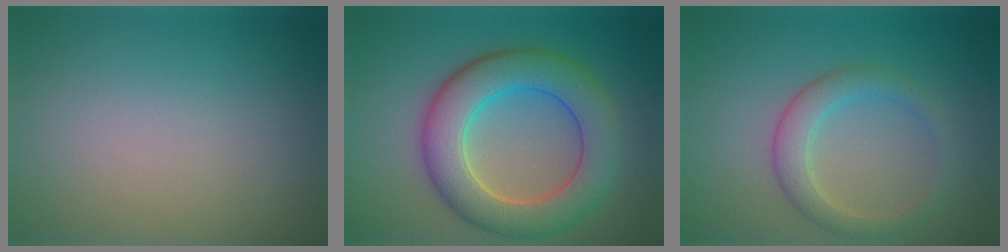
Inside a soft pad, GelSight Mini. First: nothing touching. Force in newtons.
{"total": 8.1, "press": 8.1, "slide": 0.4}
{"total": 3.0, "press": 3.0, "slide": 0.1}